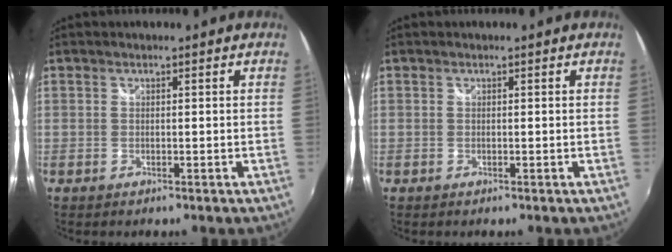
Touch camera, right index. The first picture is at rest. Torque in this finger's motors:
{"motor_torque": [0.00, 0.00, 0.00, 0.00]}